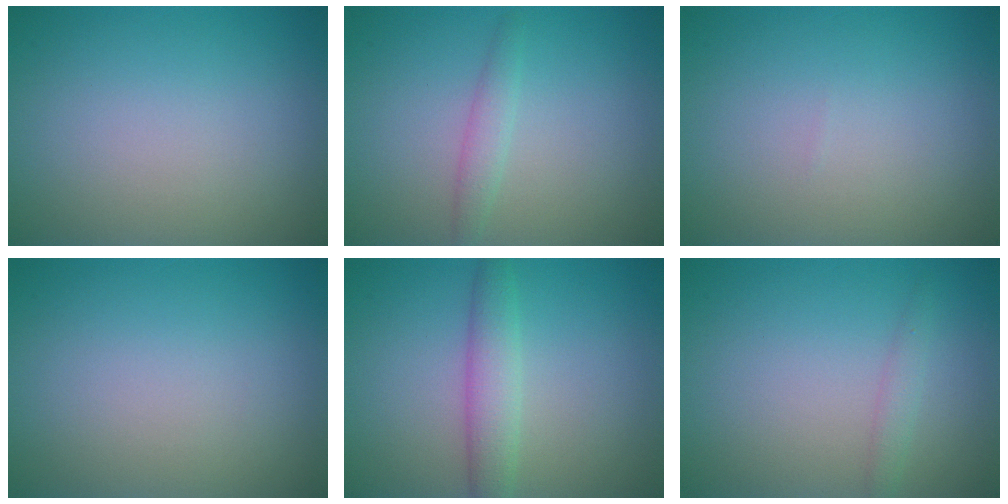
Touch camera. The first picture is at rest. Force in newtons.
{"total": 1.5, "press": 1.5, "slide": 0.1}
{"total": 0.0}
{"total": 0.0}
{"total": 3.0, "press": 3.0, "slide": 0.1}
{"total": 1.2, "press": 1.2, "slide": 0.0}